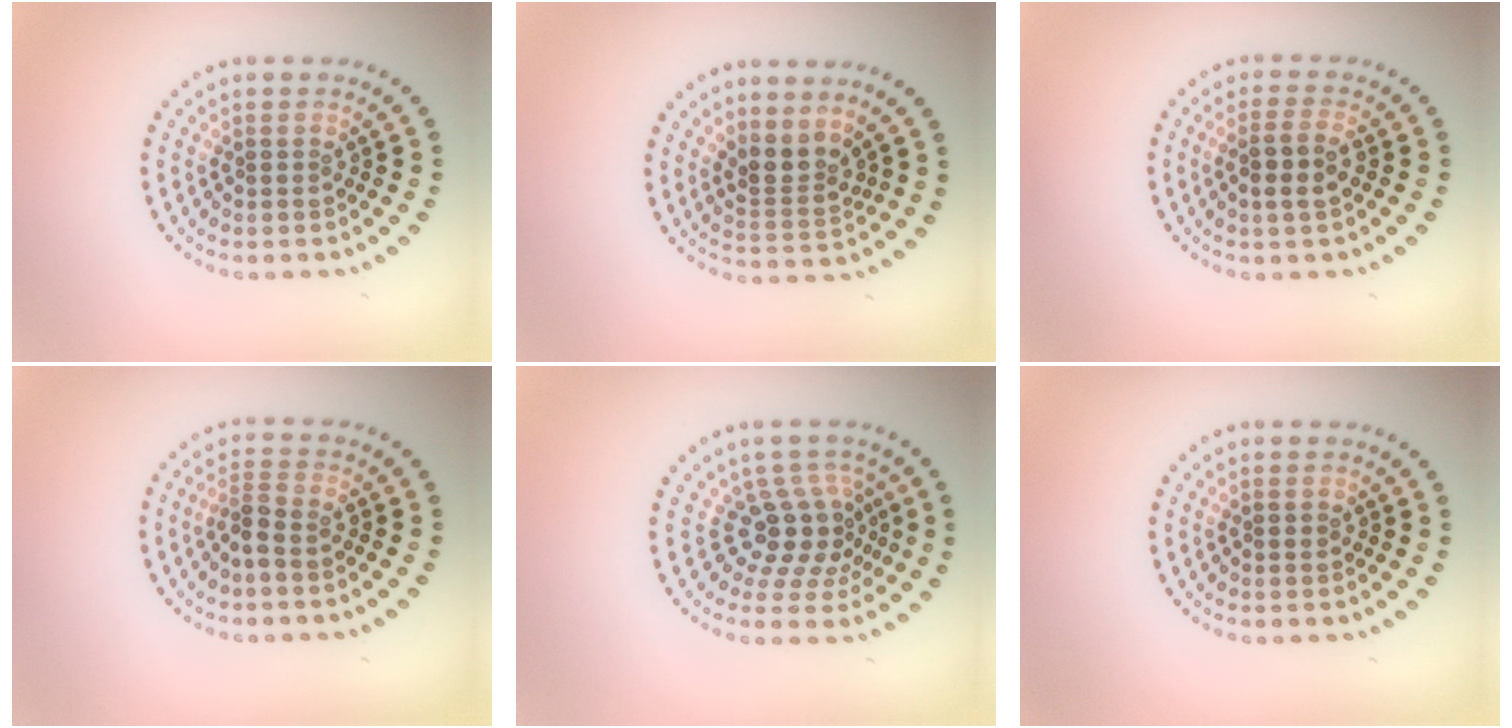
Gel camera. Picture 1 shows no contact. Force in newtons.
{"total": 2.6, "press": 1.9, "slide": 1.8}
{"total": 2.6, "press": 2.4, "slide": 1.1}
{"total": 1.9, "press": 1.5, "slide": 1.2}
{"total": 4.1, "press": 2.9, "slide": 2.9}
{"total": 0.8, "press": 0.8, "slide": 0.2}